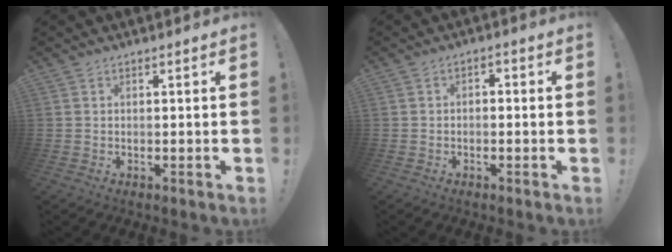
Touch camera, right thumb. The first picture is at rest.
{"total": 2.1, "force": [-1.8, 0.9, 0.7], "torque": [-0.011, 0.010, -0.032]}